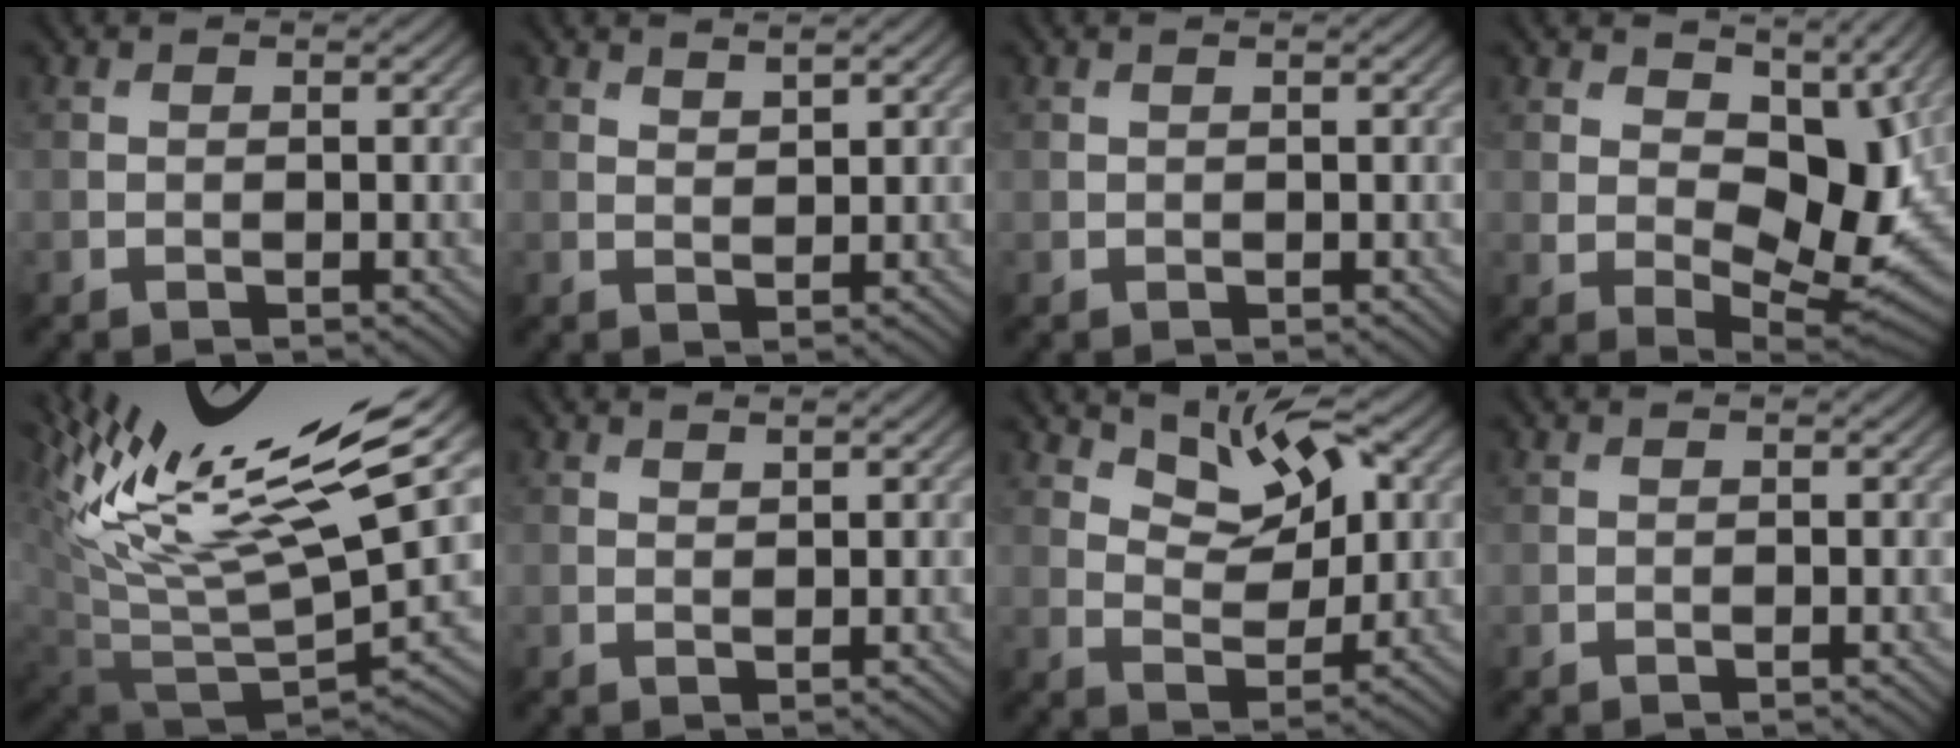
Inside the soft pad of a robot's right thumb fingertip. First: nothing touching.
{"total": 1.4, "force": [1.3, 0.1, 0.5], "torque": [-0.014, -0.003, 0.026]}
{"total": 0.0}
{"total": 10.8, "force": [2.9, 6.7, 8.0], "torque": [-0.134, -0.016, 0.052]}
{"total": 16.7, "force": [9.8, 4.8, 12.7], "torque": [-0.254, 0.015, 0.175]}
{"total": 0.7, "force": [0.6, 0.0, 0.2], "torque": [-0.002, -0.004, 0.015]}
{"total": 7.0, "force": [4.1, 3.3, 4.6], "torque": [-0.072, -0.013, 0.070]}
{"total": 0.0}